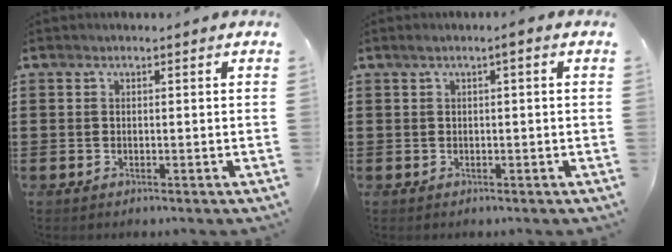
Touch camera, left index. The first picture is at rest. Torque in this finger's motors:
{"motor_torque": [0.36, -0.20, 0.18, 0.04]}